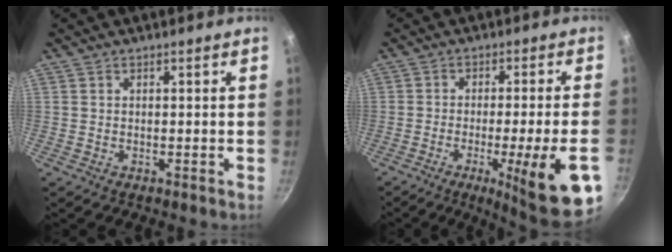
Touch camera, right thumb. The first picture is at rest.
{"total": 16.2, "force": [-5.9, 1.9, 14.9], "torque": [-0.194, 0.011, -0.077]}